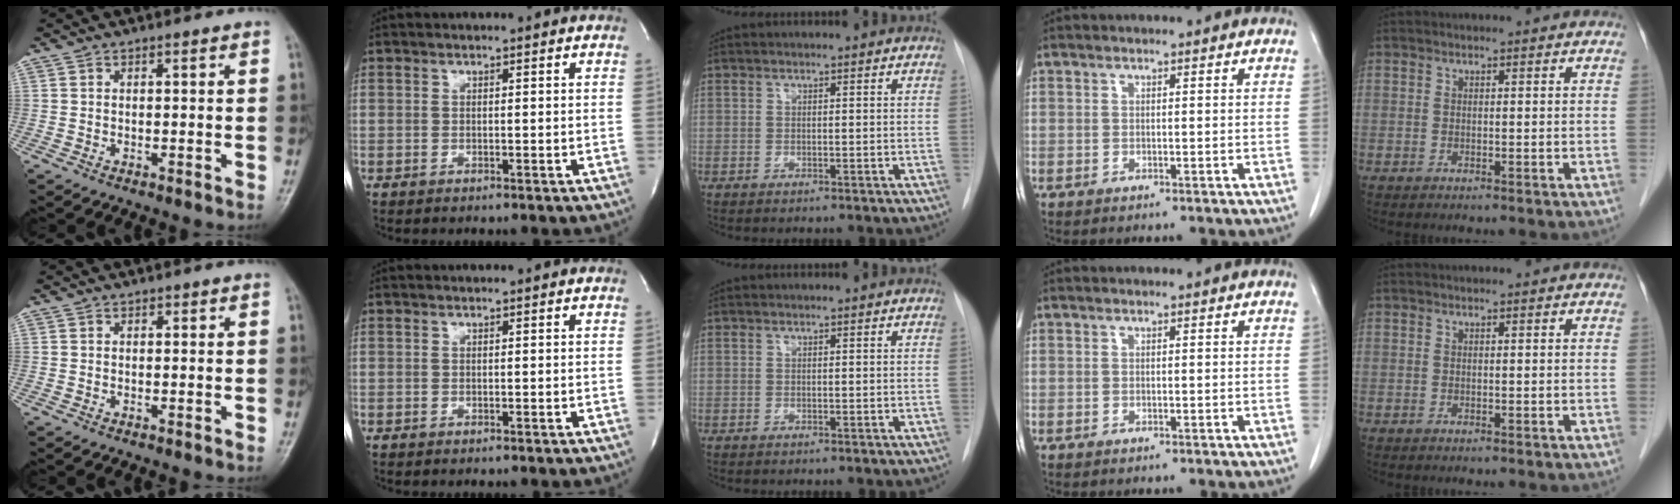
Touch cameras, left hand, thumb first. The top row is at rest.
{}